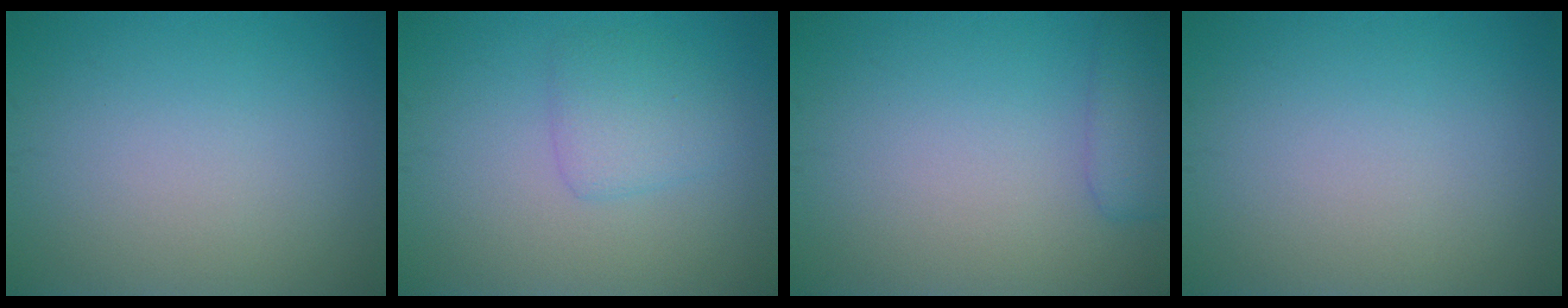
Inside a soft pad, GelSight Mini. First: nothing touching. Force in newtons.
{"total": 2.4, "press": 2.4, "slide": 0.1}
{"total": 2.5, "press": 2.5, "slide": 0.2}
{"total": 0.0}